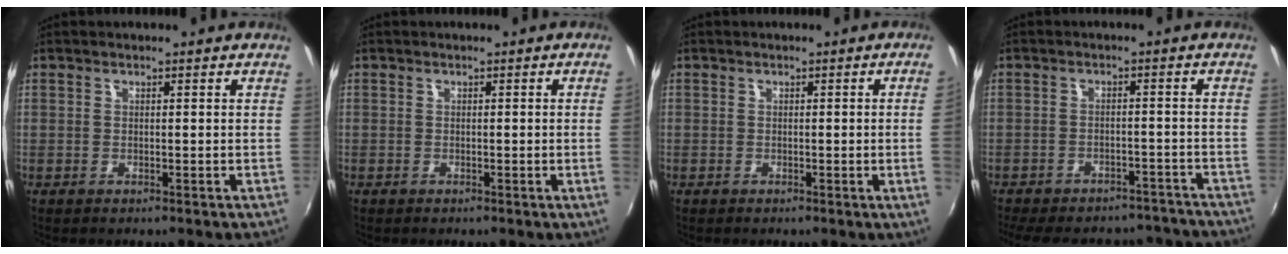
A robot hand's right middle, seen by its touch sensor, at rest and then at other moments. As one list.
[{"total": 1.6, "force": [0.0, -1.0, 1.2], "torque": [-0.011, -0.014, 0.002]}, {"total": 2.6, "force": [-0.1, -1.5, 2.1], "torque": [-0.026, -0.014, 0.003]}, {"total": 20.7, "force": [-17.9, 7.8, 6.8], "torque": [-0.154, 0.020, -0.219]}]